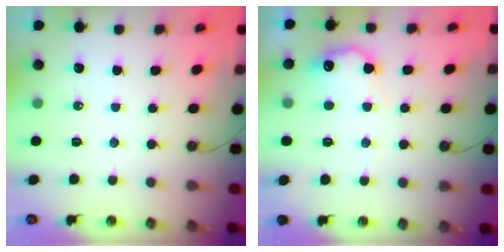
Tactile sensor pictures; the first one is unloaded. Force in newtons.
{"total": 11.5, "press": 11.5, "slide": 0.6}